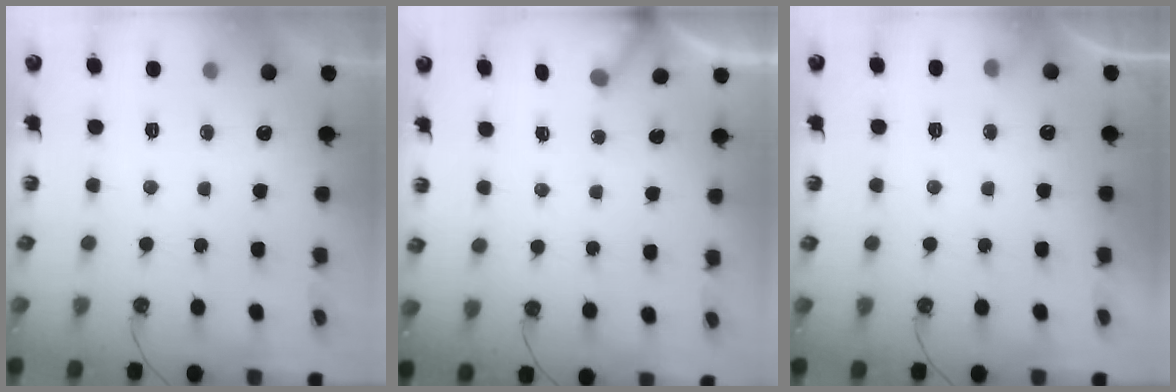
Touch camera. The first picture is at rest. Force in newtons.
{"total": 3.2, "press": 3.2, "slide": 0.1}
{"total": 4.0, "press": 4.0, "slide": 0.3}